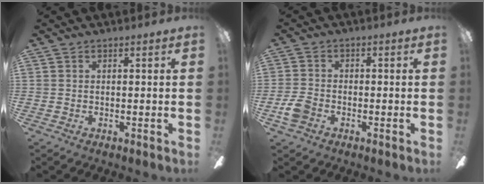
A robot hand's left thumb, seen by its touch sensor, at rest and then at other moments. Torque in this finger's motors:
{"motor_torque": [-0.03, 0.03, 0.16, -0.16, 0.02]}